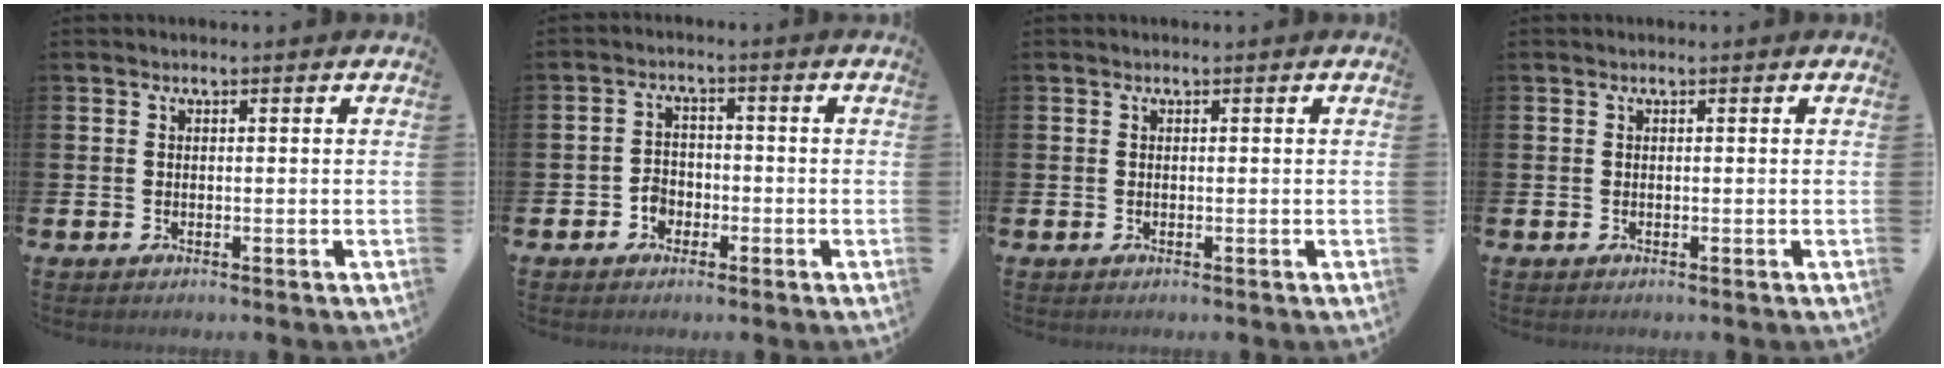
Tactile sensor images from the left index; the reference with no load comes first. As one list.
[{"total": 2.7, "force": [-1.6, 2.1, 0.7], "torque": [-0.015, 0.004, -0.036]}, {"total": 0.0}, {"total": 0.0}]